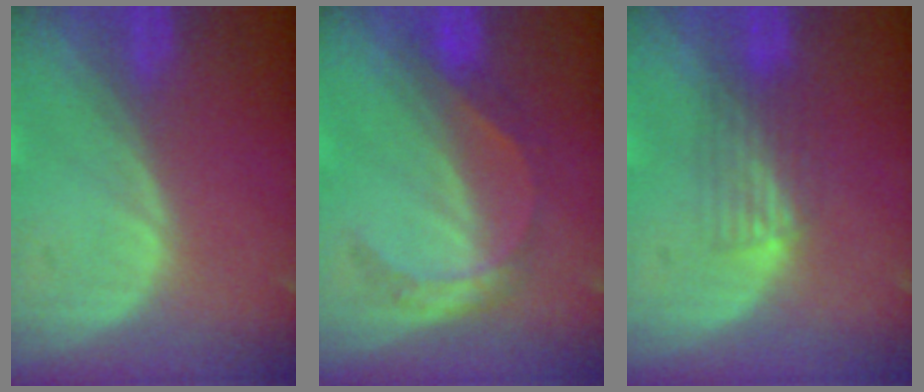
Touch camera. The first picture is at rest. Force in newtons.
{"total": 4.4, "press": 4.2, "slide": 1.2}
{"total": 3.2, "press": 3.0, "slide": 1.2}